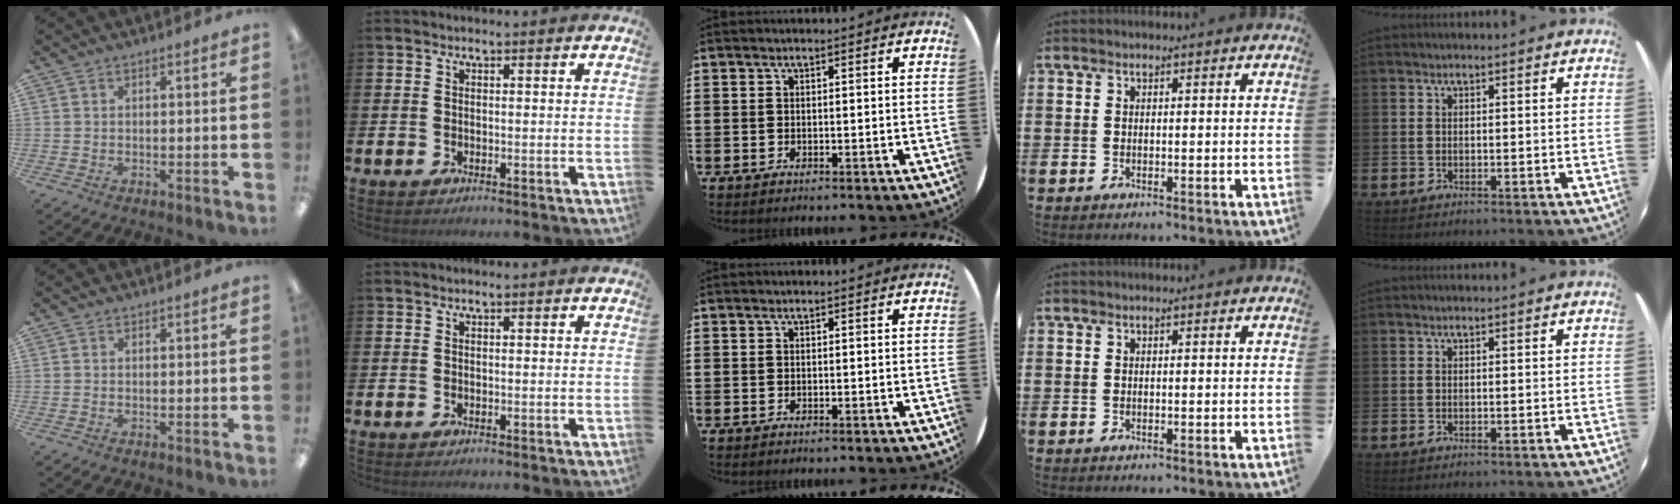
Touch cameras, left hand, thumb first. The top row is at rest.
{}